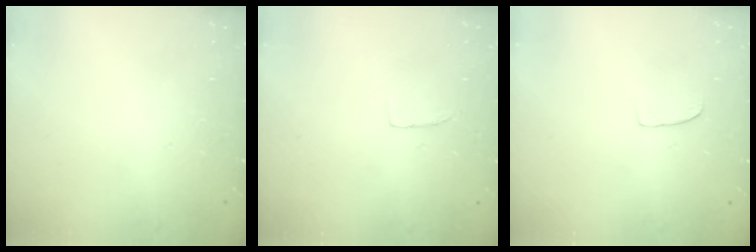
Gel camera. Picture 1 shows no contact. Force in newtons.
{"total": 2.7, "press": 2.7, "slide": 0.2}
{"total": 3.7, "press": 3.7, "slide": 0.3}